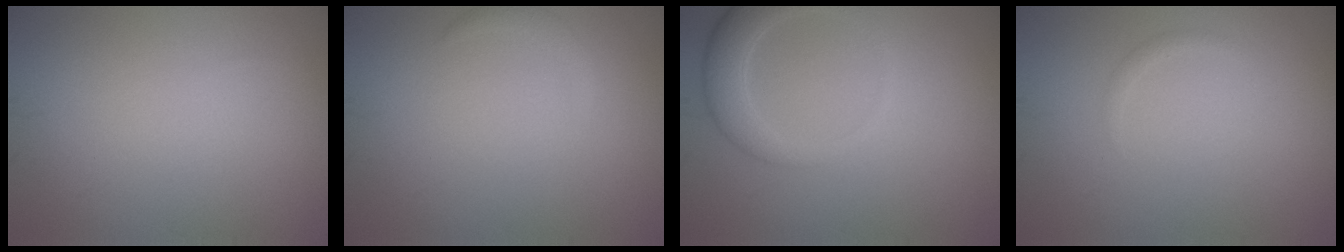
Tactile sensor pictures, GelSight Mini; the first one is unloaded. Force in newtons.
{"total": 1.0, "press": 1.0, "slide": 0.0}
{"total": 3.2, "press": 3.2, "slide": 0.2}
{"total": 0.7, "press": 0.7, "slide": 0.0}